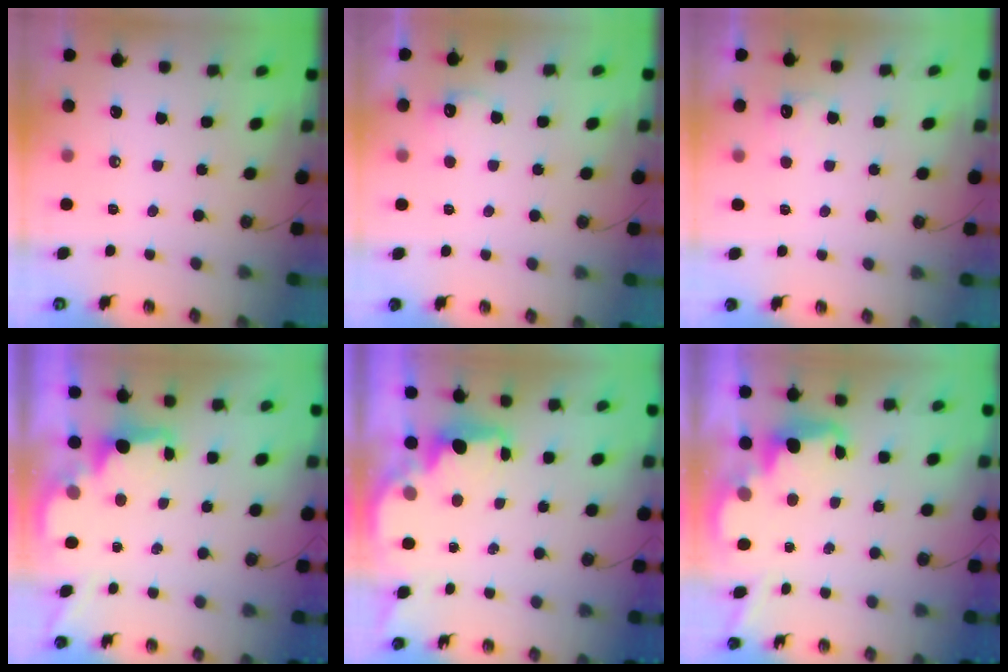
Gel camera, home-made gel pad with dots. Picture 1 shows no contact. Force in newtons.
{"total": 7.0, "press": 6.9, "slide": 1.2}
{"total": 4.9, "press": 4.8, "slide": 1.1}
{"total": 1.9, "press": 1.7, "slide": 0.8}
{"total": 2.4, "press": 2.3, "slide": 0.8}
{"total": 2.4, "press": 2.4, "slide": 0.6}